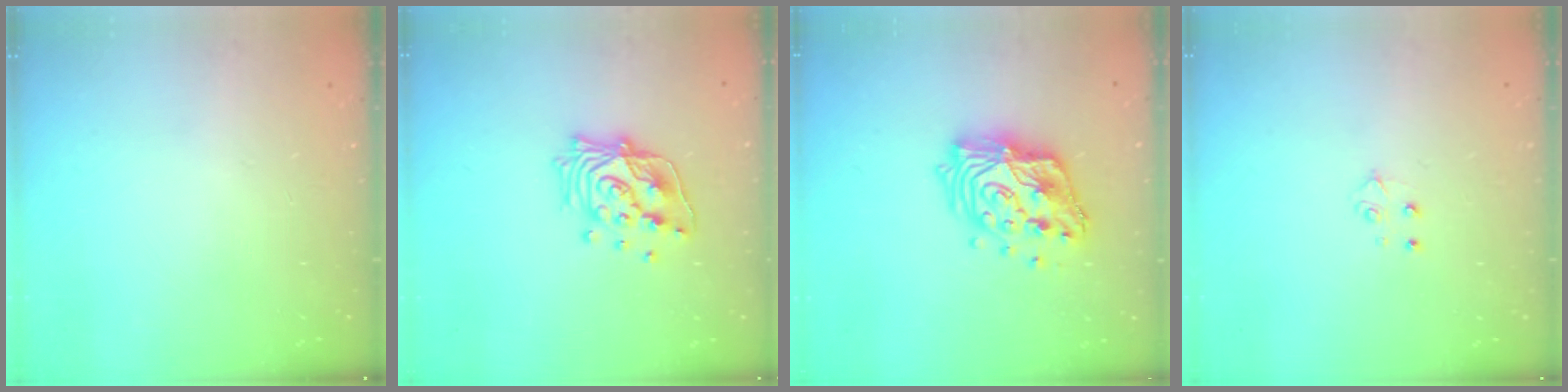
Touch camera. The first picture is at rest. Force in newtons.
{"total": 15.9, "press": 15.9, "slide": 1.3}
{"total": 15.9, "press": 15.9, "slide": 1.0}
{"total": 3.9, "press": 3.9, "slide": 0.3}